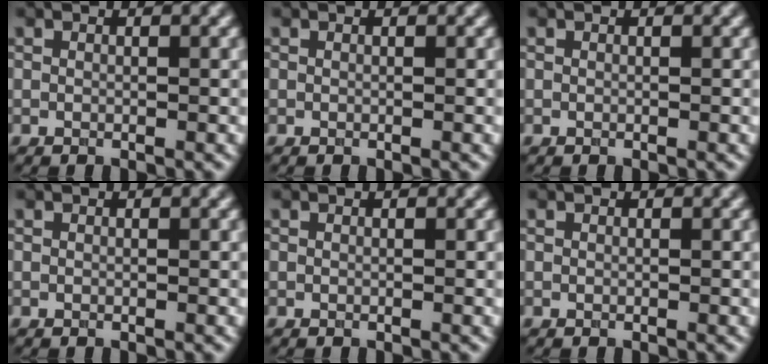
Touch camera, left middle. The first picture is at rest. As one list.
[{"total": 0.0}, {"total": 0.0}, {"total": 0.0}, {"total": 0.0}, {"total": 0.0}]